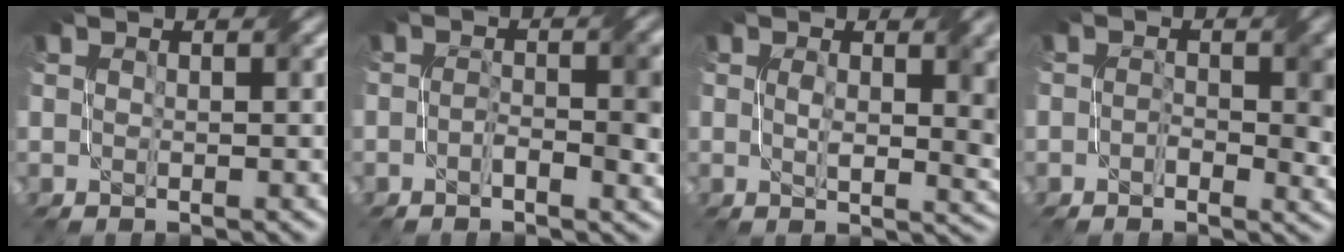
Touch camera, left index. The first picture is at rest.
{"total": 3.6, "force": [-0.7, 1.4, 3.2], "torque": [-0.053, -0.001, -0.014]}
{"total": 5.8, "force": [0.8, 2.4, 5.2], "torque": [-0.072, -0.004, 0.017]}
{"total": 4.2, "force": [0.0, 2.4, 3.5], "torque": [-0.038, -0.001, -0.004]}